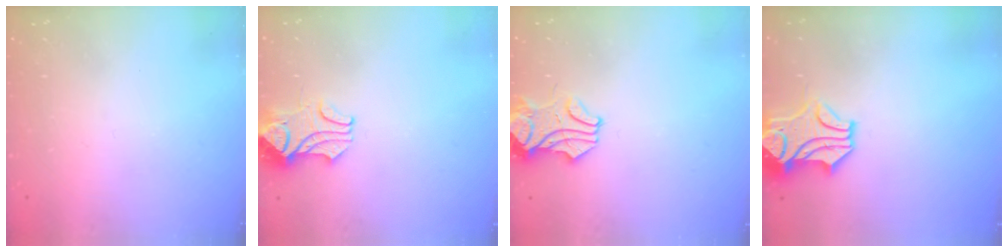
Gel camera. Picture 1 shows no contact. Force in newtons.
{"total": 2.1, "press": 1.9, "slide": 0.8}
{"total": 1.6, "press": 1.4, "slide": 0.8}
{"total": 1.0, "press": 0.3, "slide": 1.0}